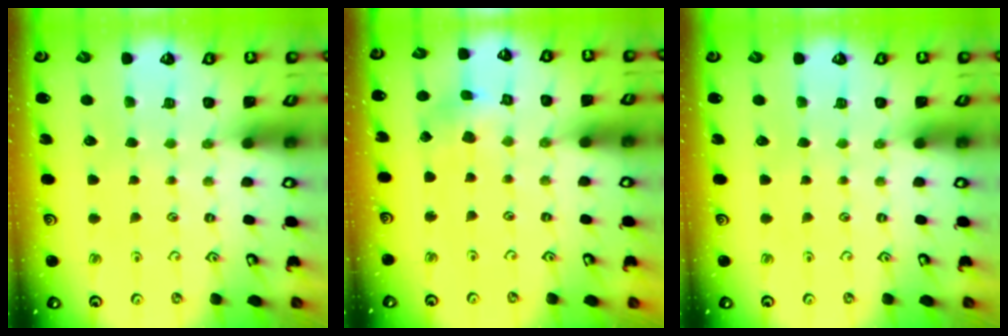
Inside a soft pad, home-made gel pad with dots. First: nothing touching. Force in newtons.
{"total": 3.2, "press": 3.2, "slide": 0.3}
{"total": 0.0}